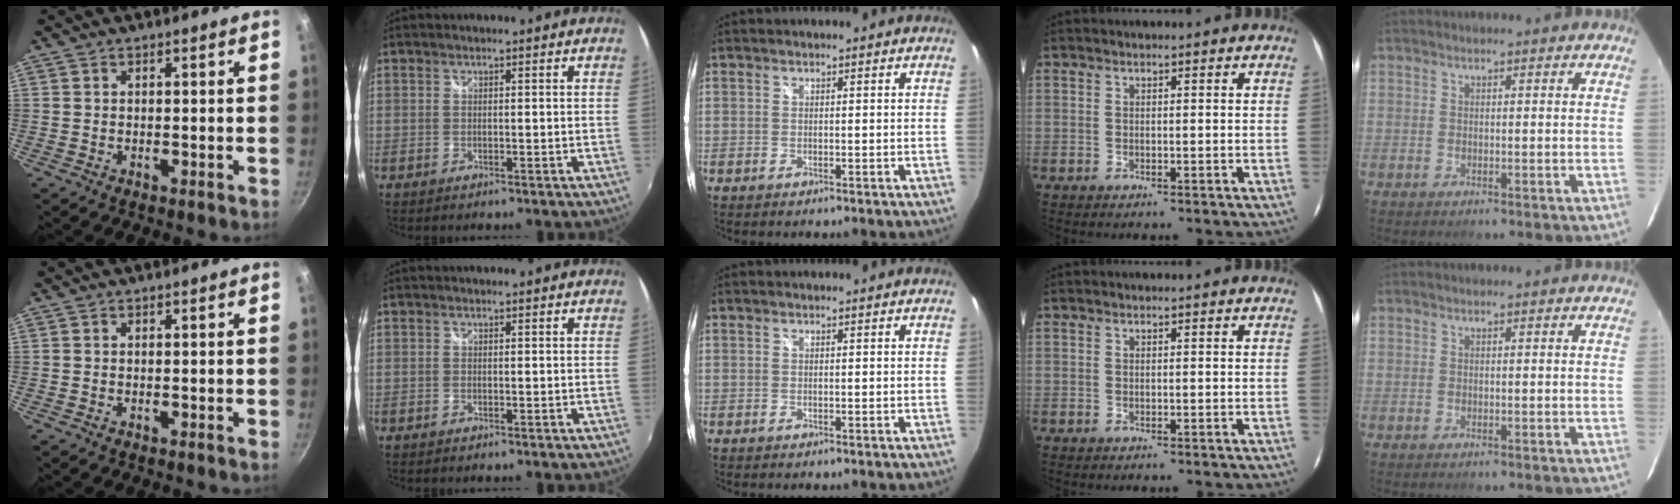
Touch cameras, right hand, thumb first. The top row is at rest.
{}